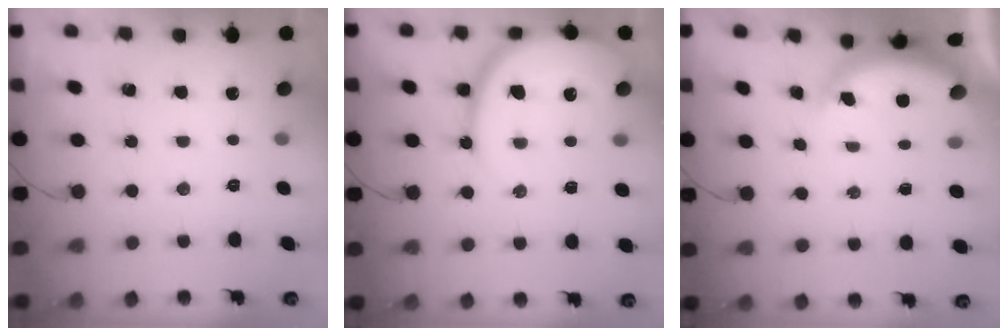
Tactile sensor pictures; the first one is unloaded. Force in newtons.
{"total": 16.4, "press": 16.3, "slide": 1.6}
{"total": 4.9, "press": 4.9, "slide": 0.6}